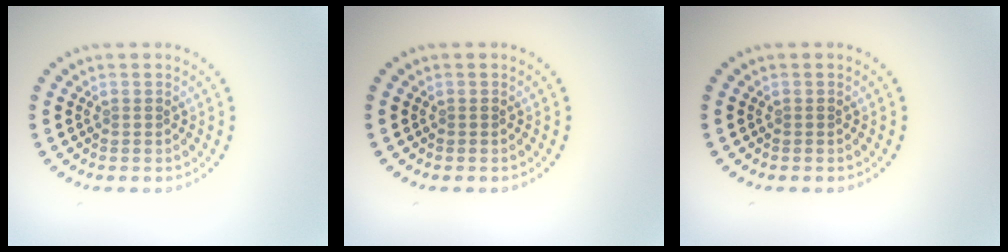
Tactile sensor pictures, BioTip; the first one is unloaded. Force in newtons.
{"total": 0.0}
{"total": 0.0}